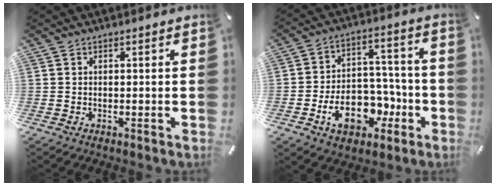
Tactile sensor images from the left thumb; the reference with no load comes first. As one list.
[{"total": 14.4, "force": [-5.3, 10.1, 8.8], "torque": [-0.141, 0.029, -0.084]}]